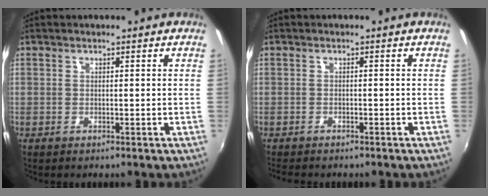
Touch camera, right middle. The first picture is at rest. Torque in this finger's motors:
{"motor_torque": [0.20, -0.24, 0.02, 0.03]}